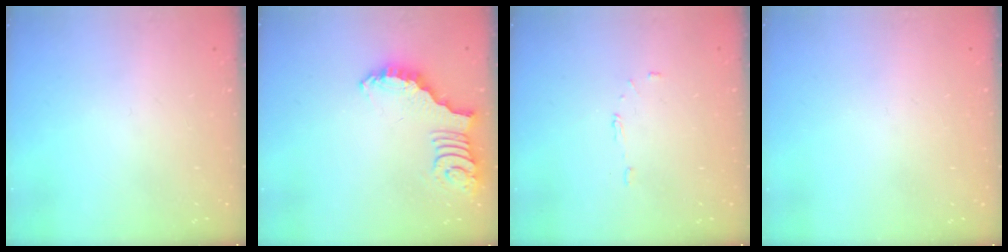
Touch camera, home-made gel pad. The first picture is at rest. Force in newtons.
{"total": 2.7, "press": 2.7, "slide": 0.5}
{"total": 5.9, "press": 5.9, "slide": 0.5}
{"total": 0.0}